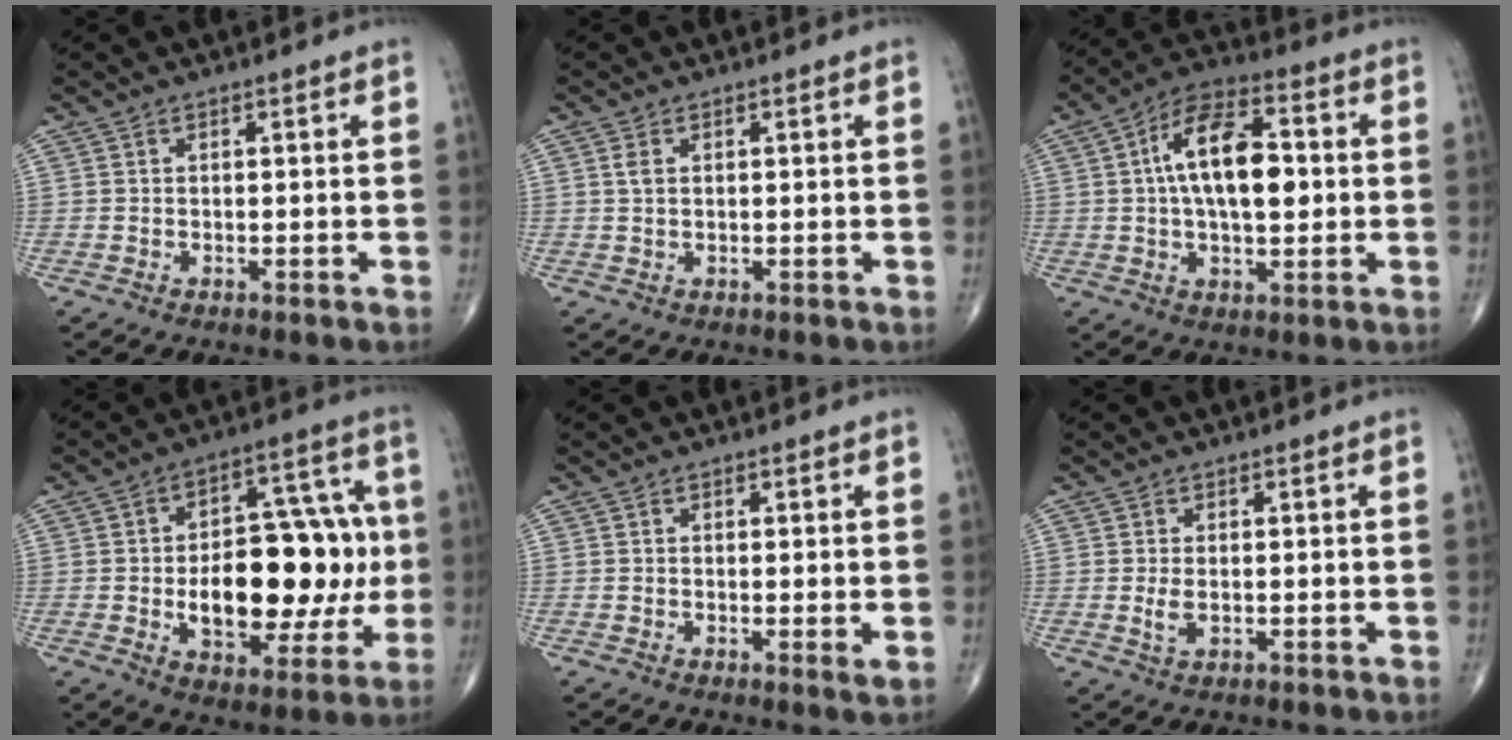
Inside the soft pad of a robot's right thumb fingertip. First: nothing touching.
{"total": 1.8, "force": [0.6, 1.0, 1.3], "torque": [-0.025, 0.004, 0.013]}
{"total": 15.1, "force": [1.5, 7.5, 13.0], "torque": [-0.206, 0.019, 0.019]}
{"total": 23.9, "force": [-1.6, 12.8, 20.1], "torque": [-0.252, 0.023, -0.008]}
{"total": 1.7, "force": [0.1, 0.3, 1.7], "torque": [-0.029, -0.008, -0.002]}
{"total": 2.4, "force": [0.0, 1.3, 2.0], "torque": [-0.044, -0.007, 0.000]}